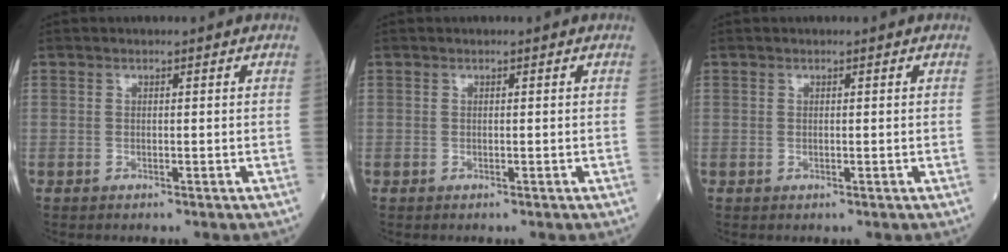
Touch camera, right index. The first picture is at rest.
{"total": 0.0}
{"total": 0.0}